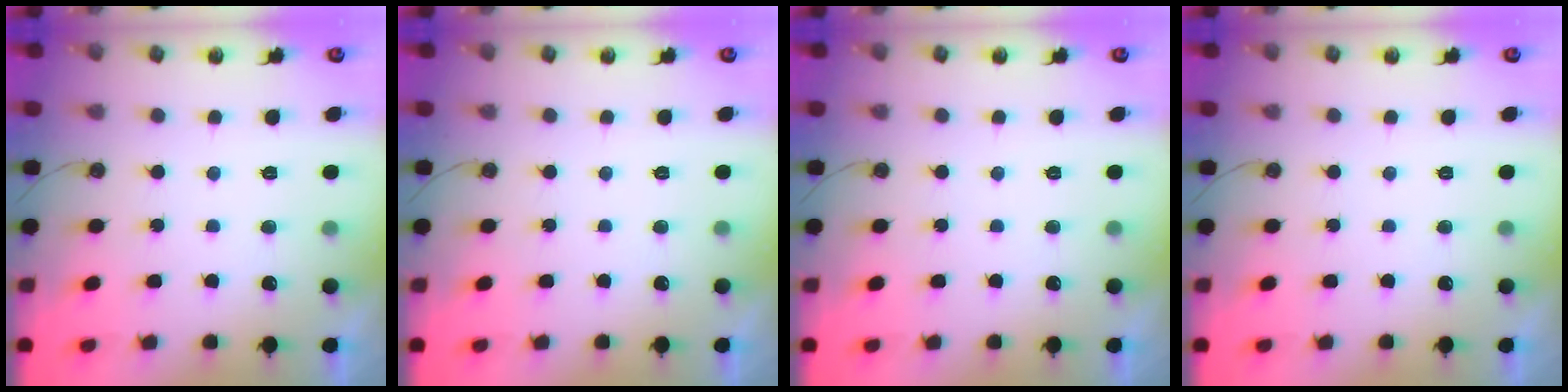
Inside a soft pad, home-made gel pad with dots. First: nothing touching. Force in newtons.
{"total": 0.0}
{"total": 0.0}
{"total": 0.0}